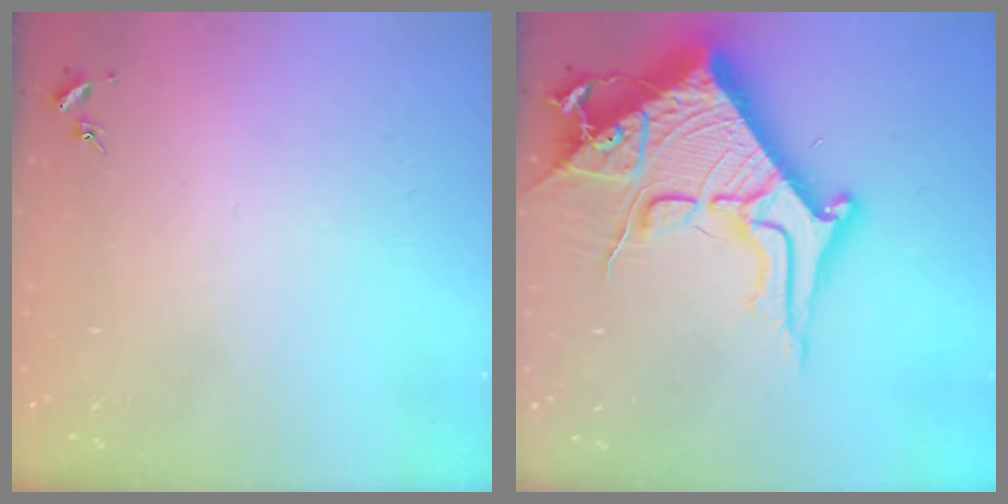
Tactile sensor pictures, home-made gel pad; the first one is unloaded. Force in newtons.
{"total": 14.9, "press": 14.8, "slide": 2.0}